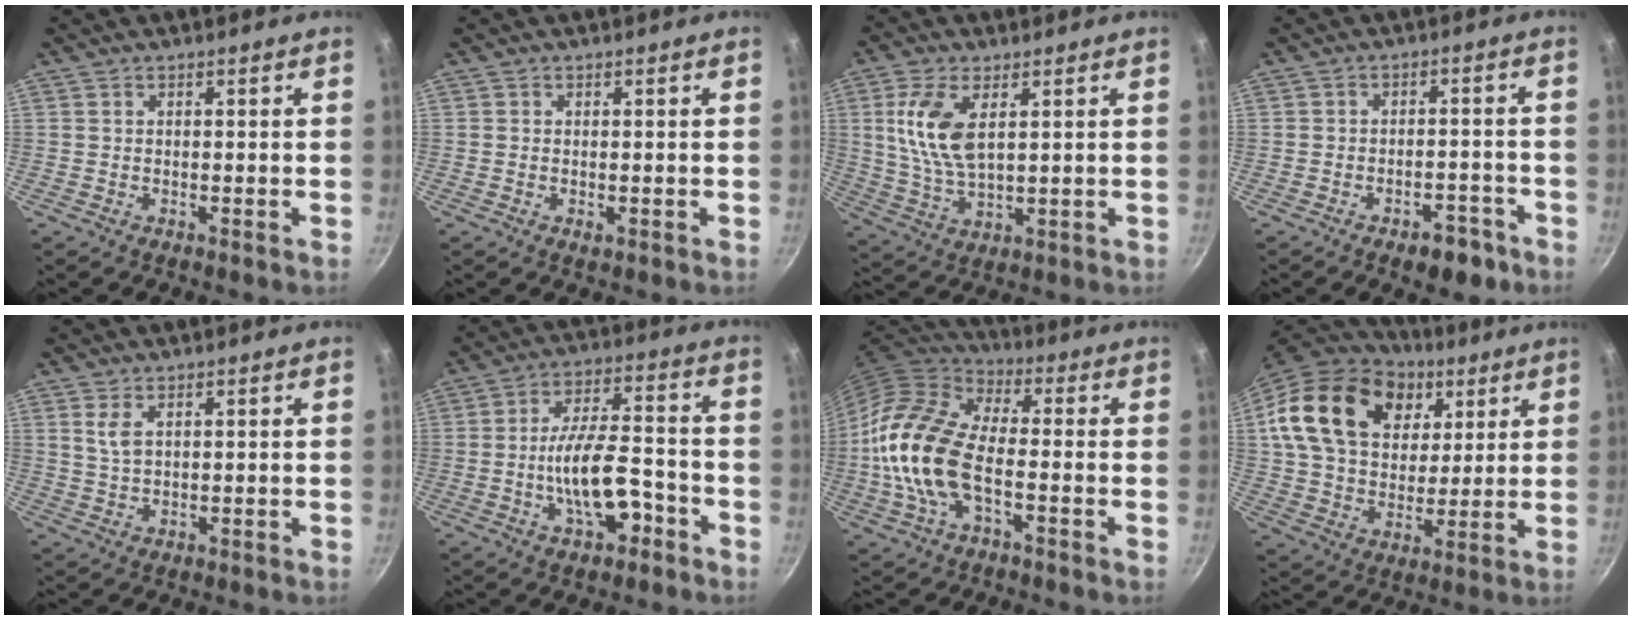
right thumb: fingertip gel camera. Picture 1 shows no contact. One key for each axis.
{"total": 0.8, "fx": -0.1, "fy": 0.5, "fz": 0.6, "tx": -0.011, "ty": -0.001, "tz": -0.002}
{"total": 10.7, "fx": 3.1, "fy": 5.3, "fz": 8.8, "tx": -0.174, "ty": -0.013, "tz": 0.065}
{"total": 6.6, "fx": -4.0, "fy": 3.4, "fz": 3.9, "tx": -0.027, "ty": 0.037, "tz": -0.042}
{"total": 3.3, "fx": 1.4, "fy": 1.7, "fz": 2.5, "tx": -0.047, "ty": -0.010, "tz": 0.031}
{"total": 12.4, "fx": -4.6, "fy": 5.5, "fz": 10.2, "tx": -0.155, "ty": 0.041, "tz": -0.075}
{"total": 17.2, "fx": -3.2, "fy": 9.1, "fz": 14.2, "tx": -0.267, "ty": 0.033, "tz": -0.078}
{"total": 24.9, "fx": 9.9, "fy": 17.6, "fz": 14.6, "tx": -0.241, "ty": -0.004, "tz": 0.172}